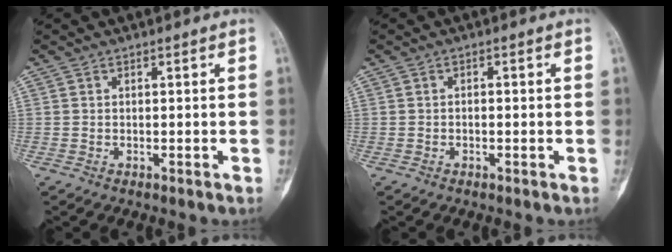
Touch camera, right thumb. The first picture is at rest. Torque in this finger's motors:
{"motor_torque": [-0.19, -0.19, -0.52, 0.30, -0.06]}